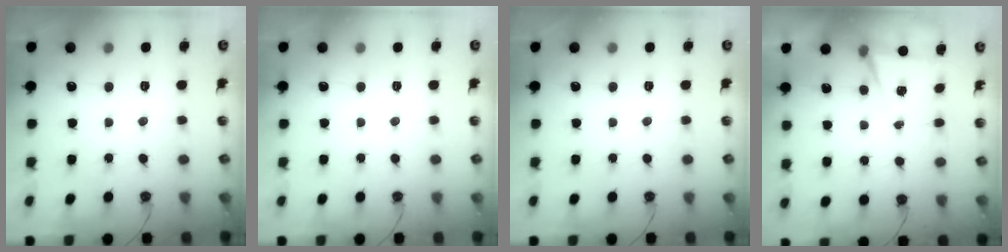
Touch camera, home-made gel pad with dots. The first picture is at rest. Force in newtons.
{"total": 0.0}
{"total": 0.0}
{"total": 5.0, "press": 2.2, "slide": 4.5}